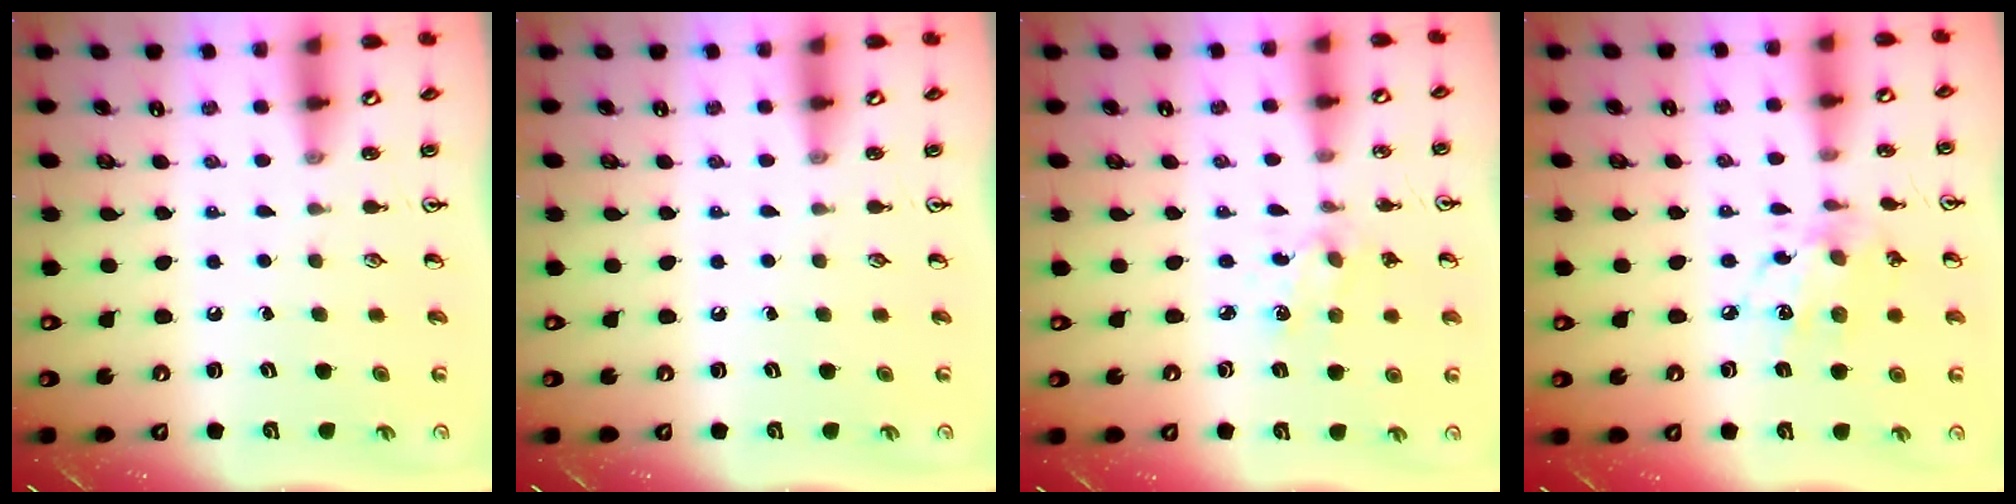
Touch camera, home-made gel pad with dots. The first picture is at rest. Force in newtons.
{"total": 0.0}
{"total": 1.9, "press": 1.9, "slide": 0.4}
{"total": 9.7, "press": 9.7, "slide": 0.7}